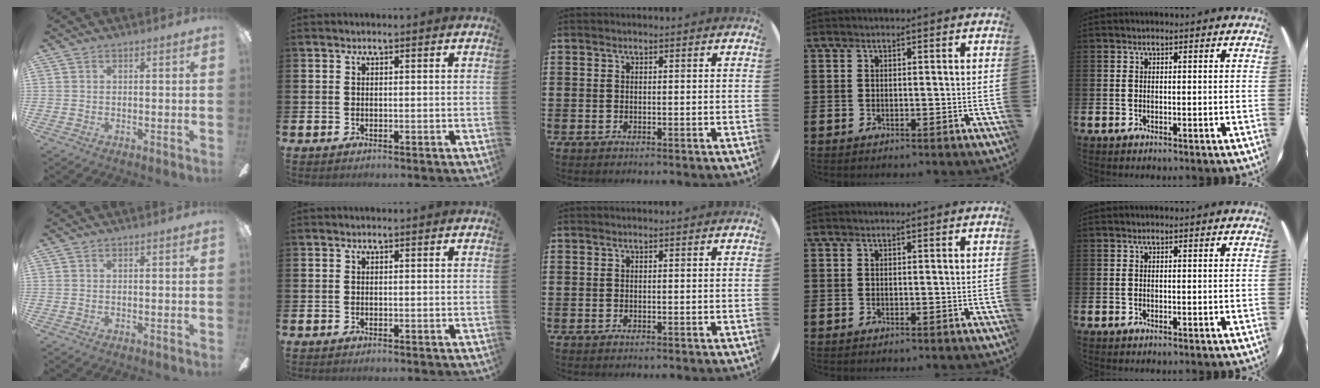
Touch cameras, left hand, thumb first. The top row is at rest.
{}